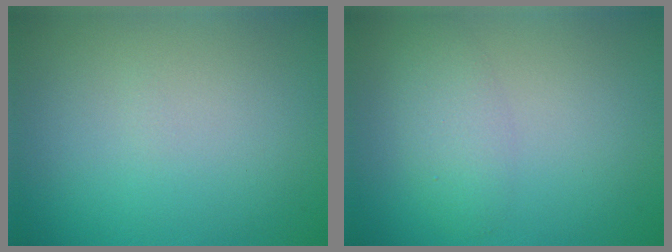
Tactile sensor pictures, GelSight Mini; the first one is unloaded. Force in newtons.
{"total": 2.5, "press": 2.5, "slide": 0.0}